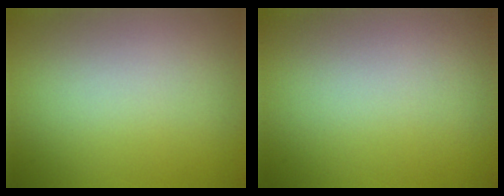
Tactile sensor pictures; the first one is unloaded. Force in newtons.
{"total": 0.0}